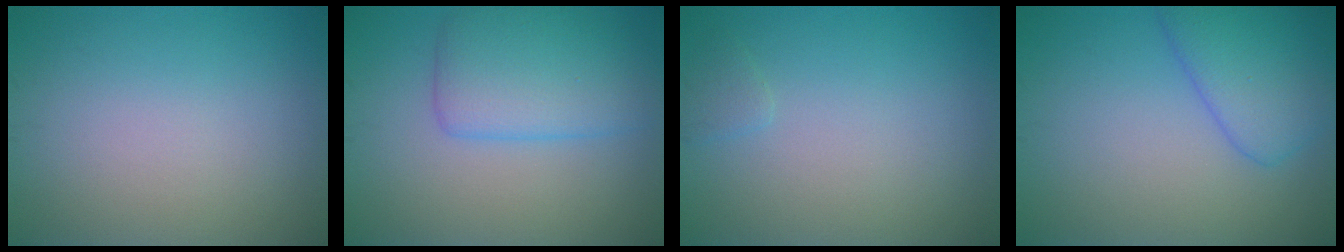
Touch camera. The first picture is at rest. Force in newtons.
{"total": 5.2, "press": 5.2, "slide": 0.3}
{"total": 0.8, "press": 0.8, "slide": 0.0}
{"total": 4.8, "press": 4.8, "slide": 0.3}